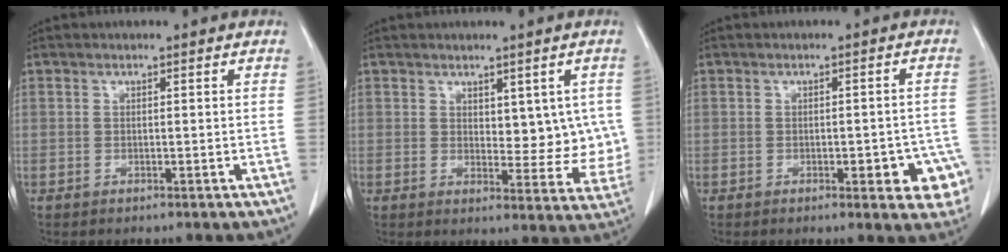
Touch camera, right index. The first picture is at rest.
{"total": 6.8, "force": [1.6, 3.8, 5.4], "torque": [-0.047, -0.003, 0.026]}
{"total": 7.2, "force": [-3.0, 2.4, 6.1], "torque": [-0.054, 0.007, -0.034]}